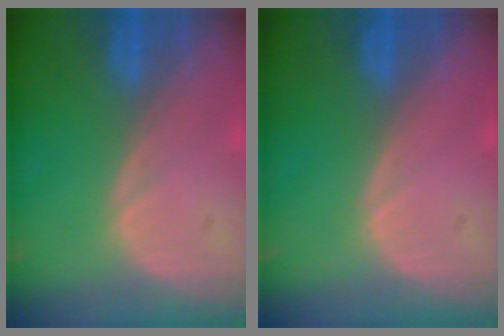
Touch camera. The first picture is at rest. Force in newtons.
{"total": 0.0}